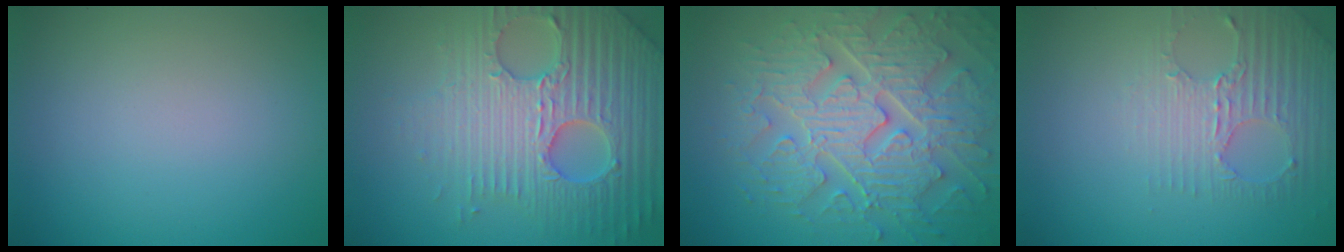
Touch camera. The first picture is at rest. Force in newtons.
{"total": 7.3, "press": 7.0, "slide": 1.8}
{"total": 8.6, "press": 6.5, "slide": 5.6}
{"total": 2.9, "press": 2.7, "slide": 1.1}